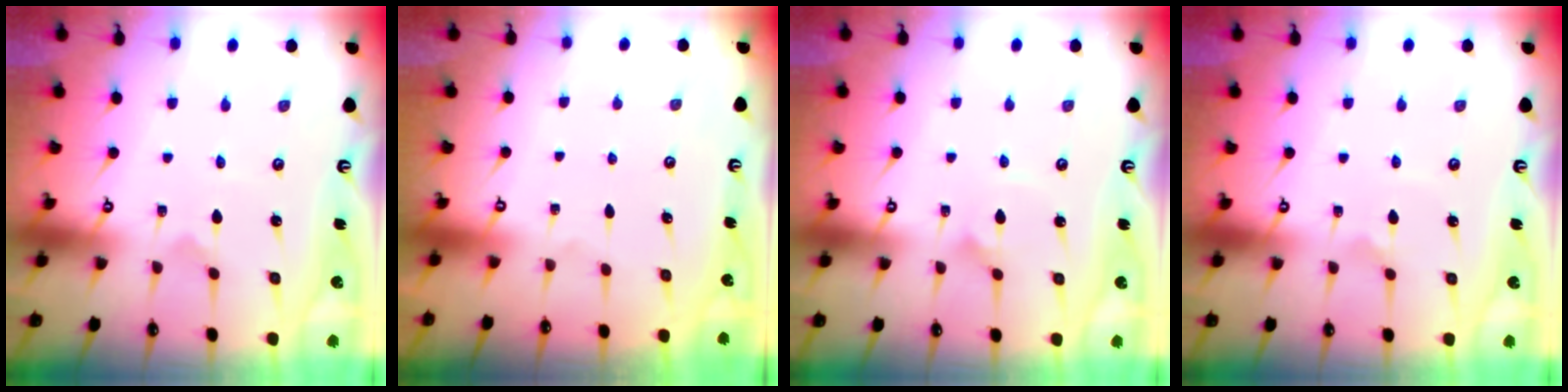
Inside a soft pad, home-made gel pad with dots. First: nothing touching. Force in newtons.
{"total": 0.0}
{"total": 1.3, "press": 1.3, "slide": 0.0}
{"total": 2.0, "press": 2.0, "slide": 0.1}